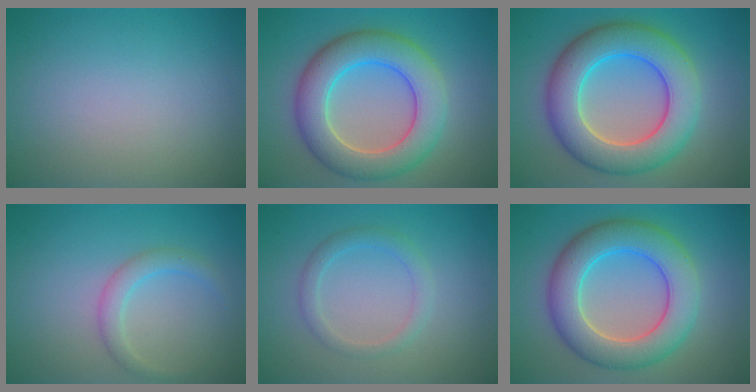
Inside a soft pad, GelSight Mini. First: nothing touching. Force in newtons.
{"total": 8.1, "press": 8.1, "slide": 0.4}
{"total": 9.4, "press": 9.4, "slide": 0.2}
{"total": 2.1, "press": 2.1, "slide": 0.0}
{"total": 2.0, "press": 1.9, "slide": 0.1}
{"total": 8.0, "press": 8.0, "slide": 0.3}